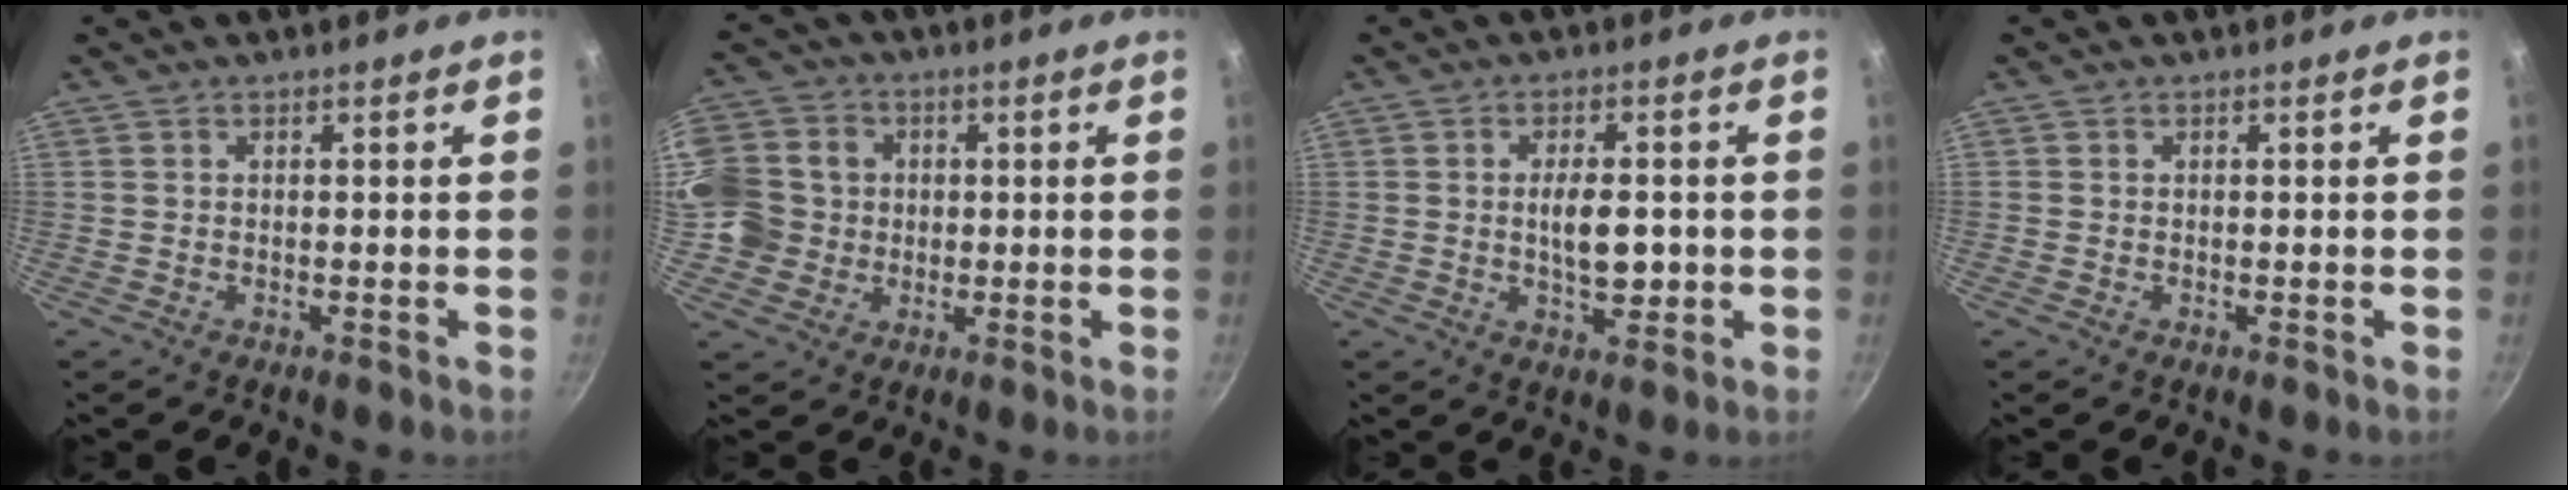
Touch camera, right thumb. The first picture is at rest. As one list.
[{"total": 13.1, "force": [0.6, 12.0, 5.3], "torque": [-0.102, 0.016, 0.000]}, {"total": 6.9, "force": [-0.3, 3.3, 6.0], "torque": [-0.079, -0.001, -0.004]}, {"total": 0.0}]